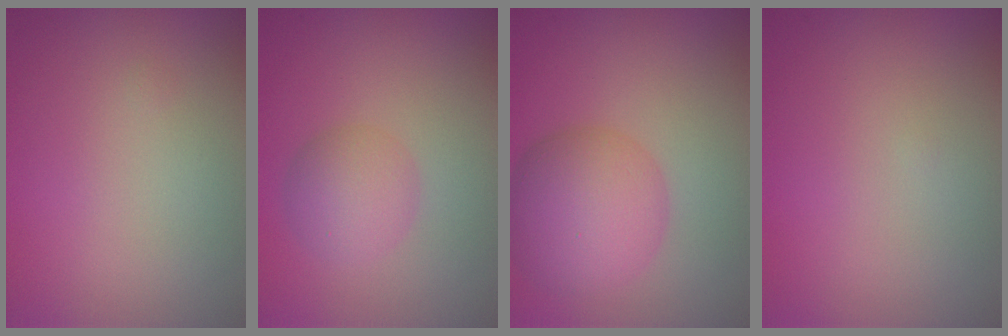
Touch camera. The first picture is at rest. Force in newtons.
{"total": 3.2, "press": 3.2, "slide": 0.1}
{"total": 6.8, "press": 6.8, "slide": 0.1}
{"total": 0.0}